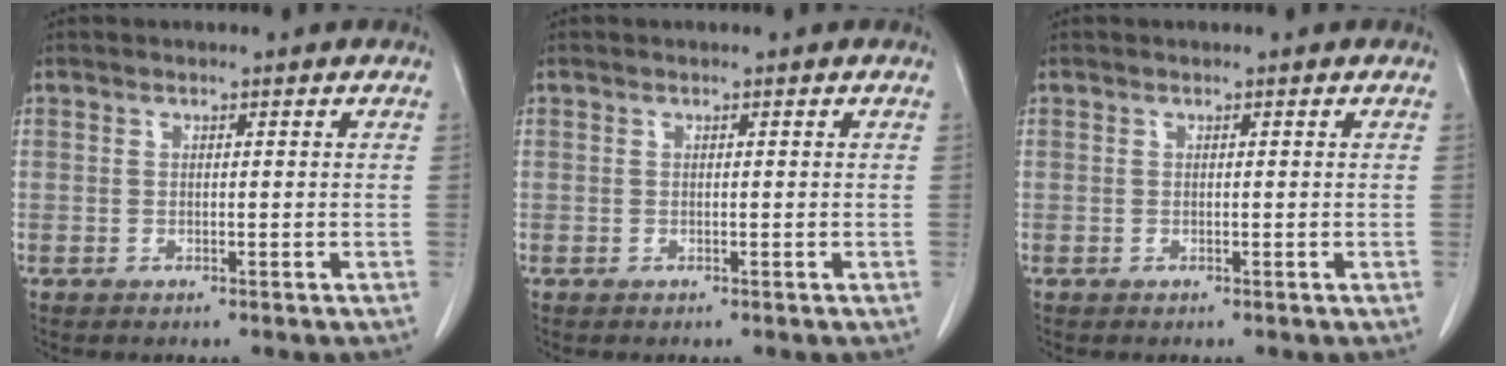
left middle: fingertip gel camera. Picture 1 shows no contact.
{"total": 0.0}
{"total": 0.0}